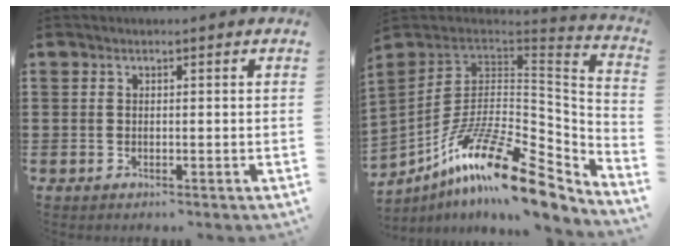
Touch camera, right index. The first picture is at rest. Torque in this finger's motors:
{"motor_torque": [0.38, 0.57, -0.14, -0.21]}